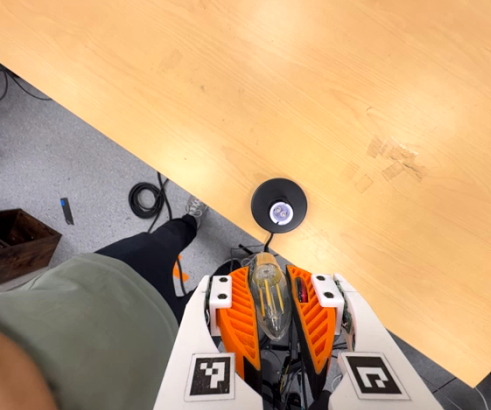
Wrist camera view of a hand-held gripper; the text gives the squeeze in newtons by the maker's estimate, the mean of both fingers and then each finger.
{"total": 20.7, "left": 22.5, "right": 18.9}